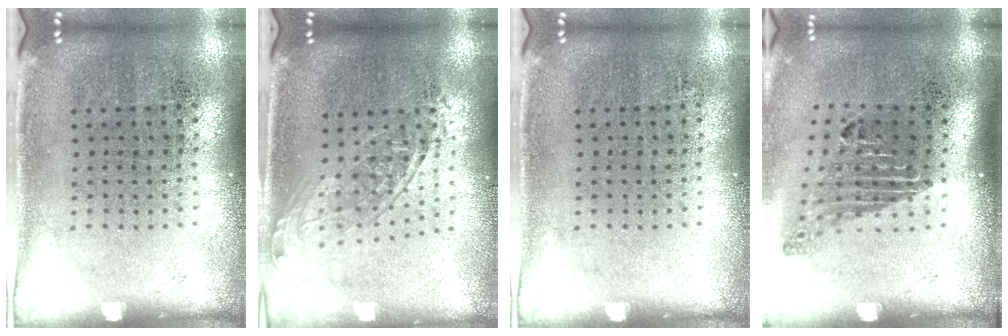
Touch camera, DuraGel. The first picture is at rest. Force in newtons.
{"total": 1.5, "press": 1.2, "slide": 0.9}
{"total": 0.0}
{"total": 1.8, "press": 1.2, "slide": 1.3}